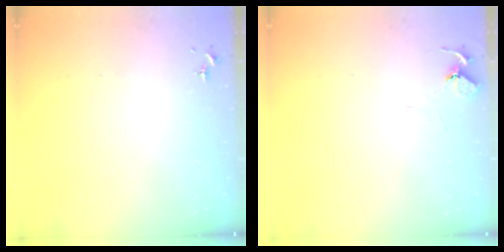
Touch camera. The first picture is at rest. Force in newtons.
{"total": 5.8, "press": 5.8, "slide": 0.6}